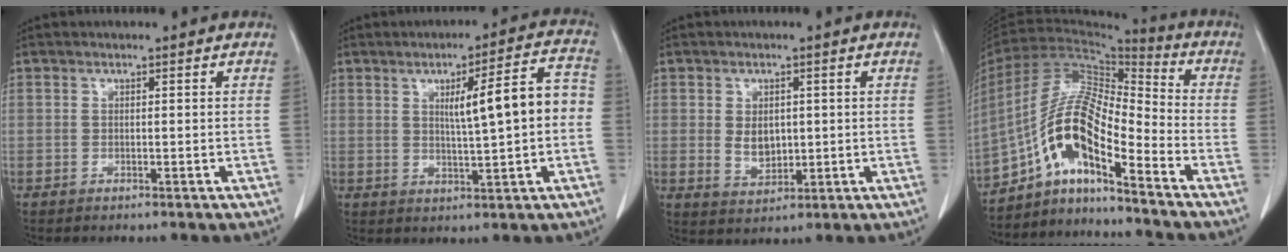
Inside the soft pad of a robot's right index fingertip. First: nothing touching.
{"total": 9.6, "force": [0.6, 1.1, 9.5], "torque": [-0.136, 0.023, 0.013]}
{"total": 4.2, "force": [0.4, 2.8, 3.1], "torque": [-0.056, 0.000, 0.019]}
{"total": 13.2, "force": [-7.5, 2.4, 10.6], "torque": [-0.204, 0.023, -0.135]}